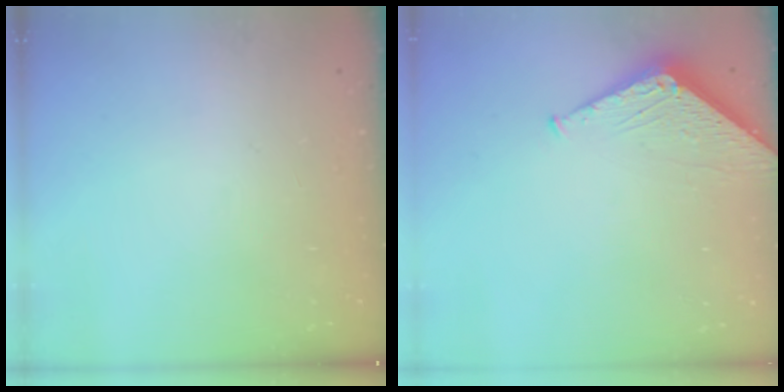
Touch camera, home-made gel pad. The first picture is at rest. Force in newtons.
{"total": 3.8, "press": 3.8, "slide": 0.5}